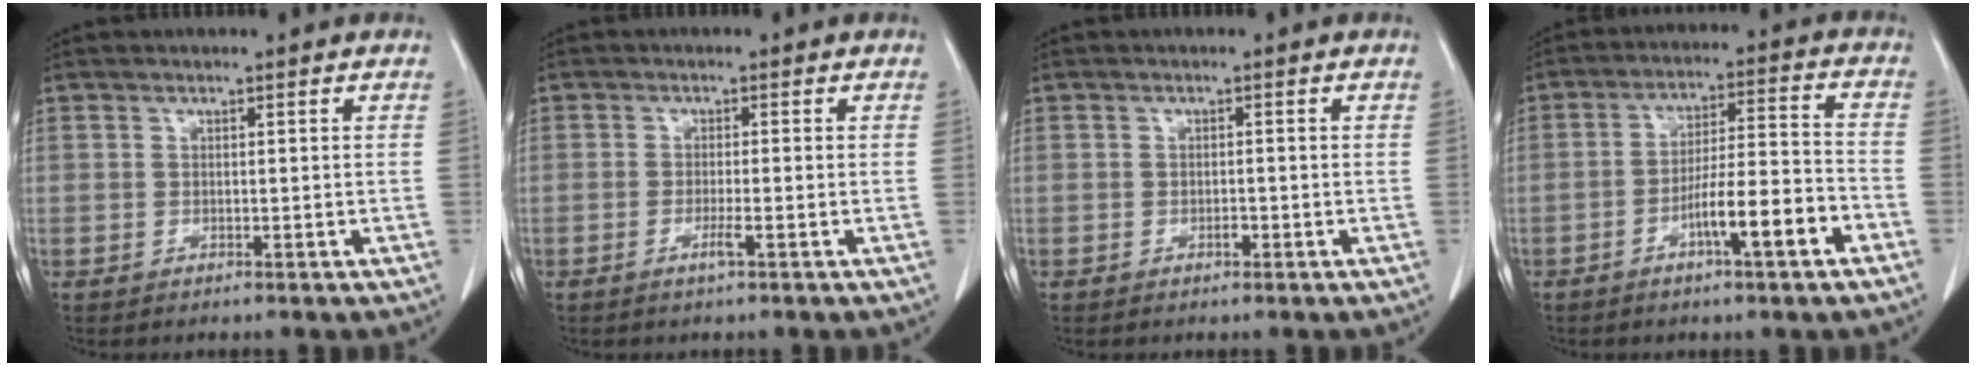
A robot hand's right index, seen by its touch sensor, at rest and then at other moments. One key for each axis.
{"total": 1.8, "fx": -0.9, "fy": -0.2, "fz": 1.6, "tx": -0.032, "ty": -0.004, "tz": -0.016}
{"total": 0.8, "fx": -0.4, "fy": 0.4, "fz": 0.6, "tx": -0.011, "ty": 0.000, "tz": -0.005}
{"total": 9.9, "fx": -4.8, "fy": 0.6, "fz": 8.7, "tx": -0.143, "ty": 0.011, "tz": -0.077}